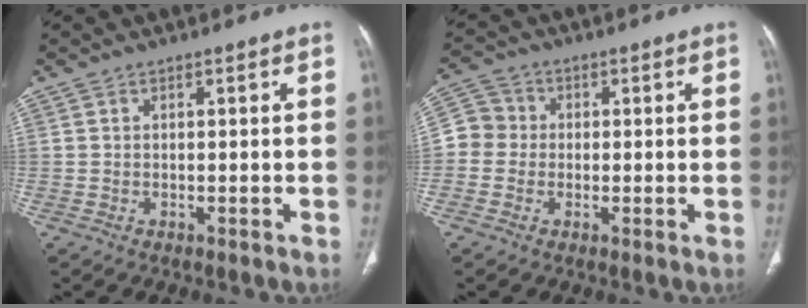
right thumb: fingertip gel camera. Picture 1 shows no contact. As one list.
[{"total": 6.2, "force": [-0.6, 5.9, 1.9], "torque": [-0.015, 0.018, -0.025]}]